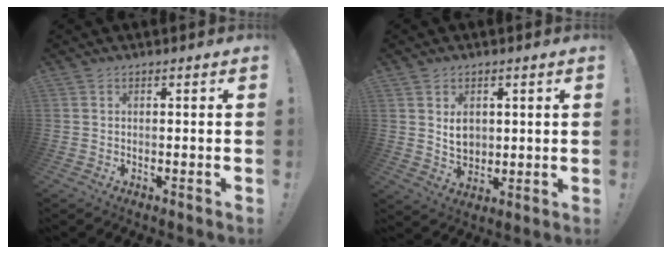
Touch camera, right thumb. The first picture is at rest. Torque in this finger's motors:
{"motor_torque": [0.47, 0.49, -0.02, 0.12, 0.16]}